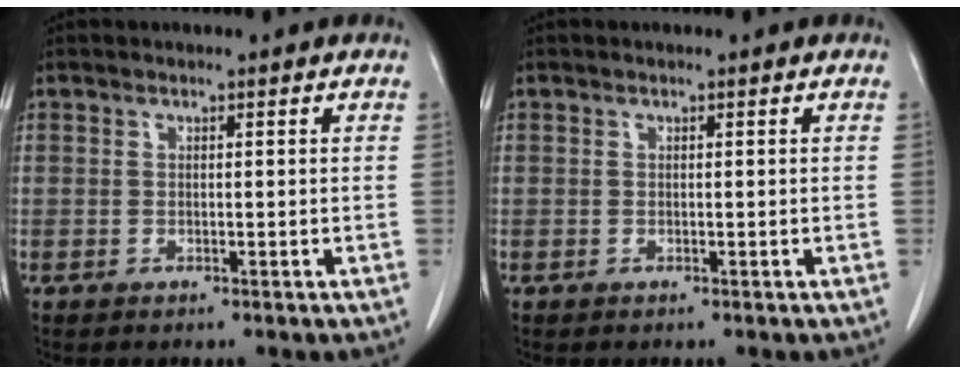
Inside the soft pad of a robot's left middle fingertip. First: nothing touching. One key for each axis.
{"total": 0.0}